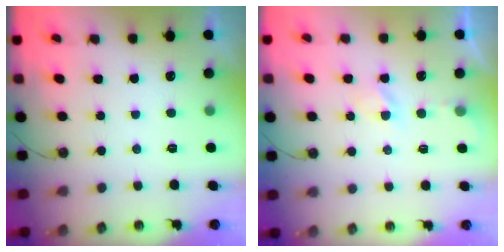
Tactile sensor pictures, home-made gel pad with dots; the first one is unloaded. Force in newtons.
{"total": 2.7, "press": 2.6, "slide": 0.4}